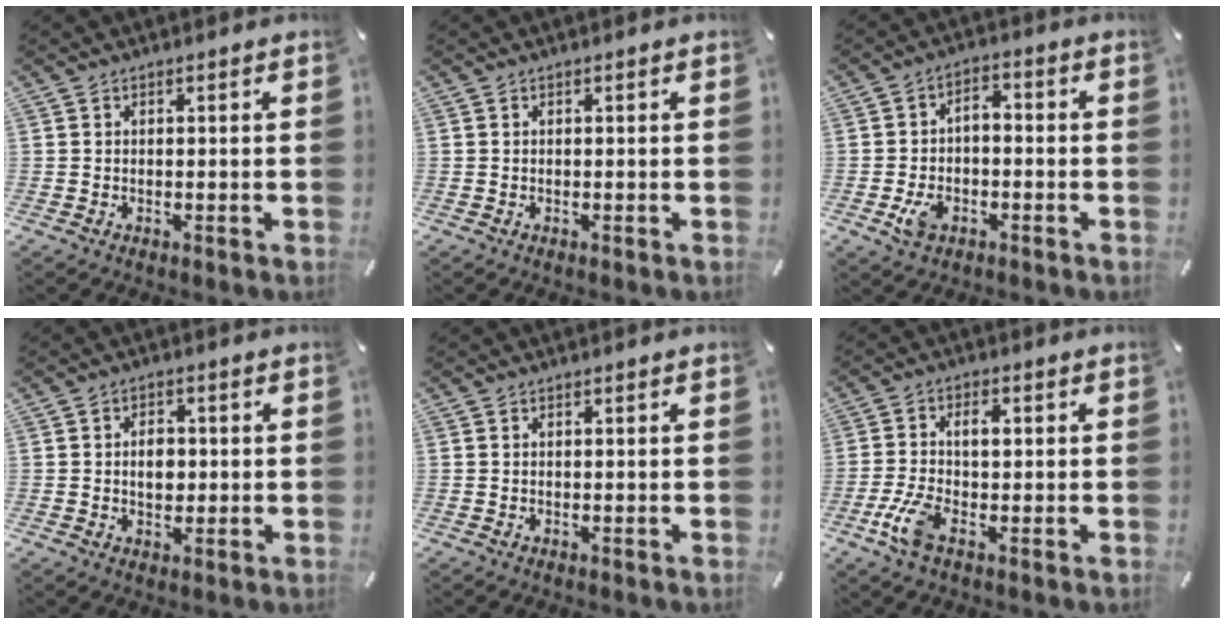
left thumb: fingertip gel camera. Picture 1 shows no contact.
{"total": 0.0}
{"total": 6.8, "force": [-2.4, 4.6, 4.4], "torque": [-0.092, 0.015, -0.044]}
{"total": 4.6, "force": [0.0, 3.3, 3.2], "torque": [-0.040, -0.004, -0.006]}
{"total": 0.0}
{"total": 7.1, "force": [-1.1, 3.5, 6.1], "torque": [-0.142, 0.001, -0.026]}